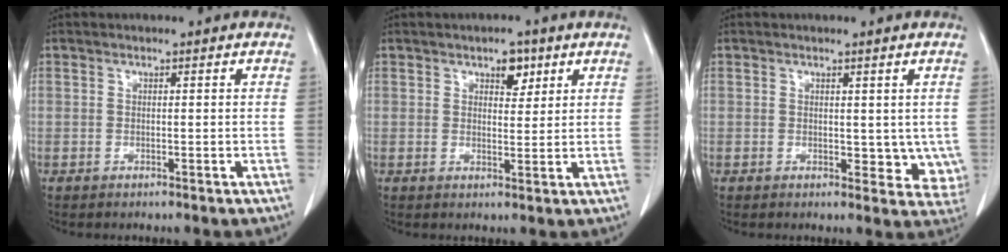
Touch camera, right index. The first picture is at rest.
{"total": 3.3, "force": [1.8, 1.8, 2.1], "torque": [-0.028, 0.003, 0.026]}
{"total": 5.1, "force": [0.2, 3.4, 3.8], "torque": [-0.023, -0.008, 0.003]}